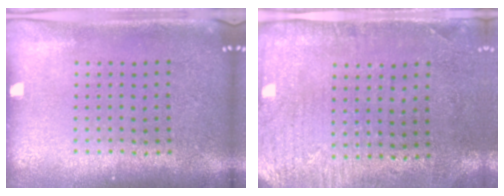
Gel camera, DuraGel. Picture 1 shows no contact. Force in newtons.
{"total": 2.9, "press": 2.3, "slide": 1.7}